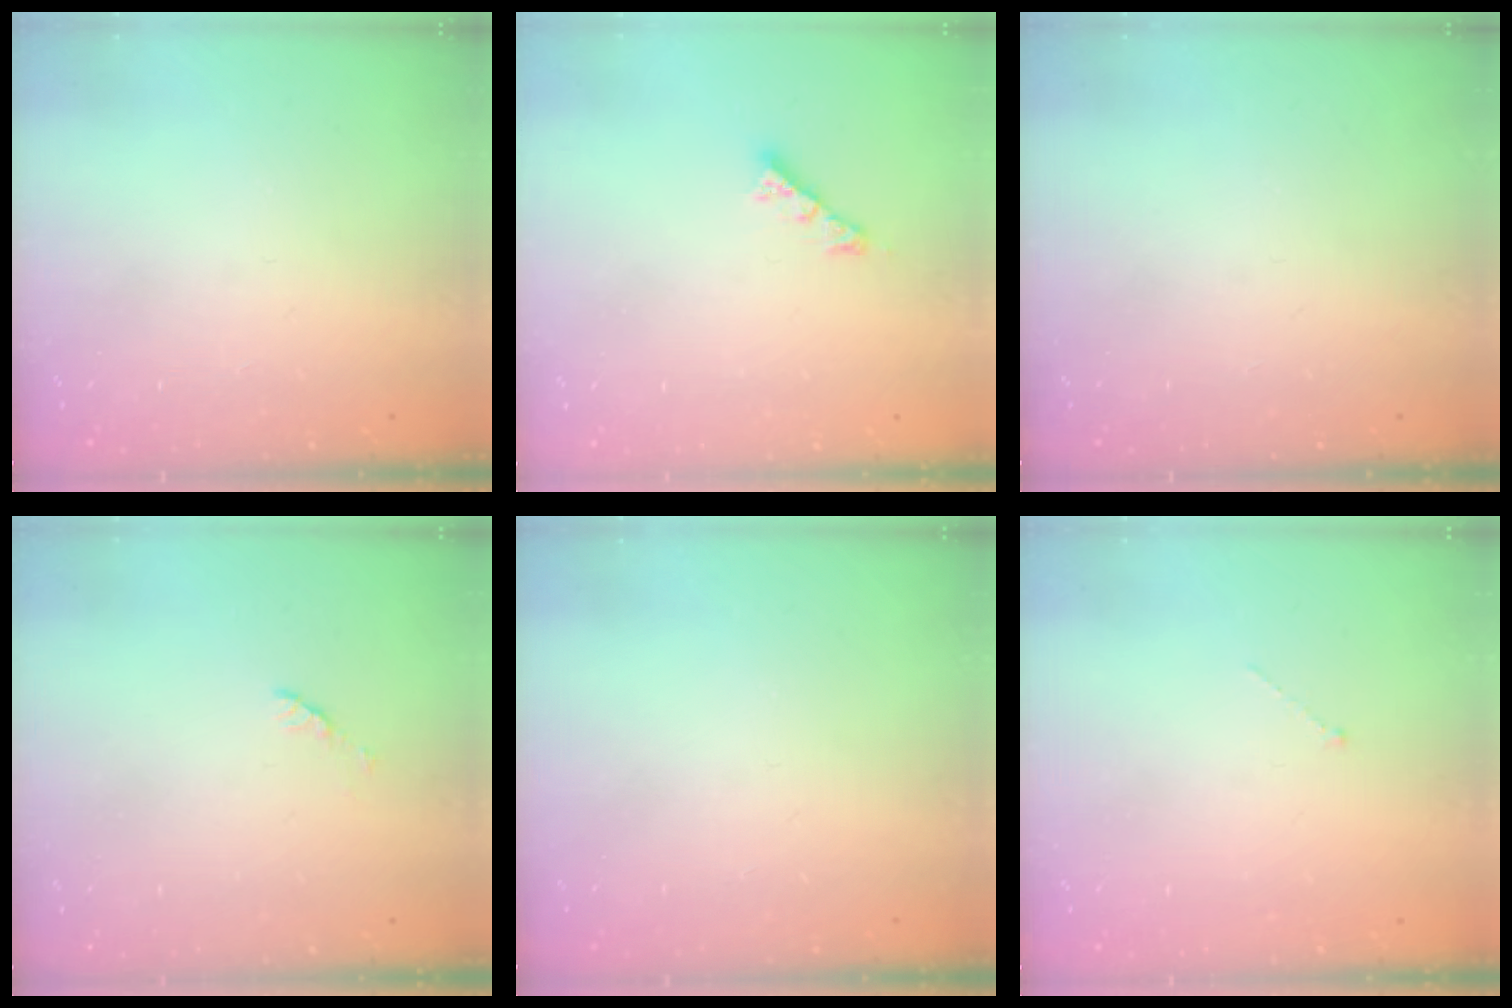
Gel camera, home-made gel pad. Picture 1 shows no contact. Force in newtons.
{"total": 3.4, "press": 3.3, "slide": 0.4}
{"total": 0.0}
{"total": 2.8, "press": 2.7, "slide": 0.4}
{"total": 0.0}
{"total": 0.0}